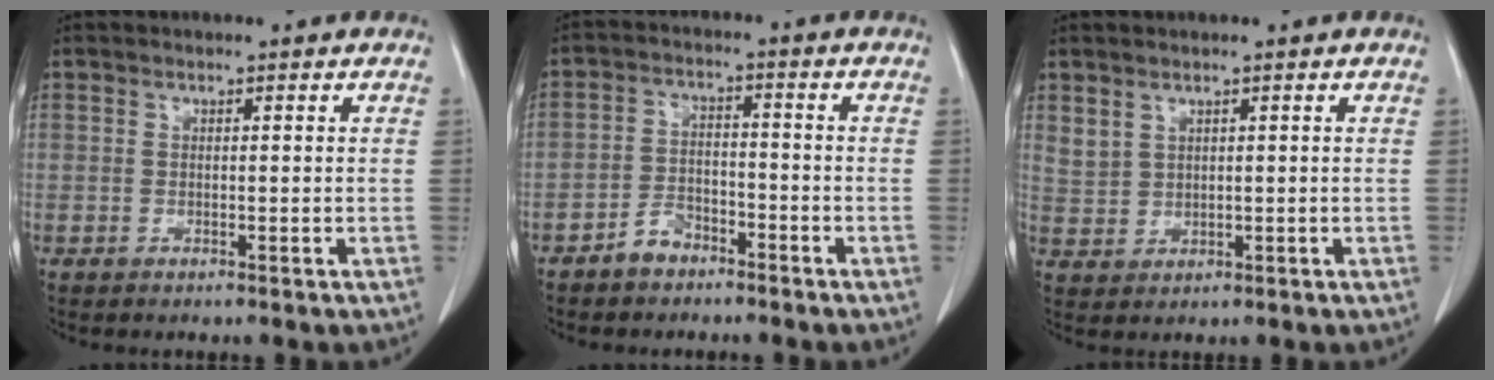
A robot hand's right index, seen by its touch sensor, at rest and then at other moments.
{"total": 4.2, "force": [-3.0, 2.6, 1.2], "torque": [-0.016, 0.014, -0.055]}
{"total": 2.7, "force": [2.0, 1.6, 0.7], "torque": [-0.014, -0.002, 0.048]}